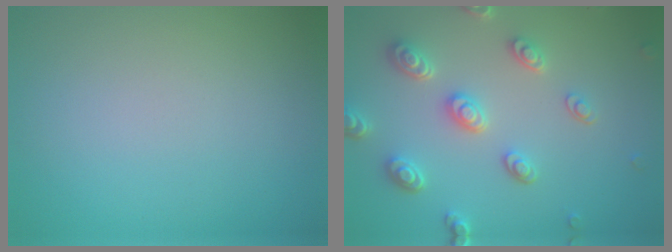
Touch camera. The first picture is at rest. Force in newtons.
{"total": 4.5, "press": 3.6, "slide": 2.7}